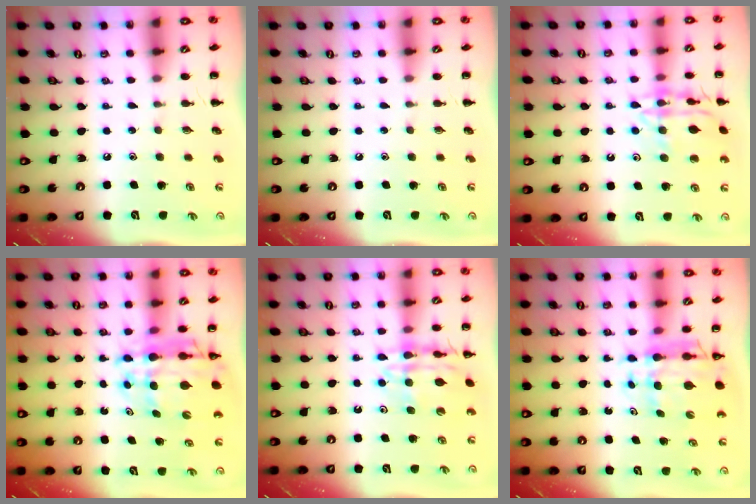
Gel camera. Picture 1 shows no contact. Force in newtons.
{"total": 0.0}
{"total": 14.8, "press": 14.8, "slide": 0.9}
{"total": 12.7, "press": 12.2, "slide": 3.5}
{"total": 13.0, "press": 12.6, "slide": 3.1}
{"total": 8.2, "press": 7.7, "slide": 2.9}